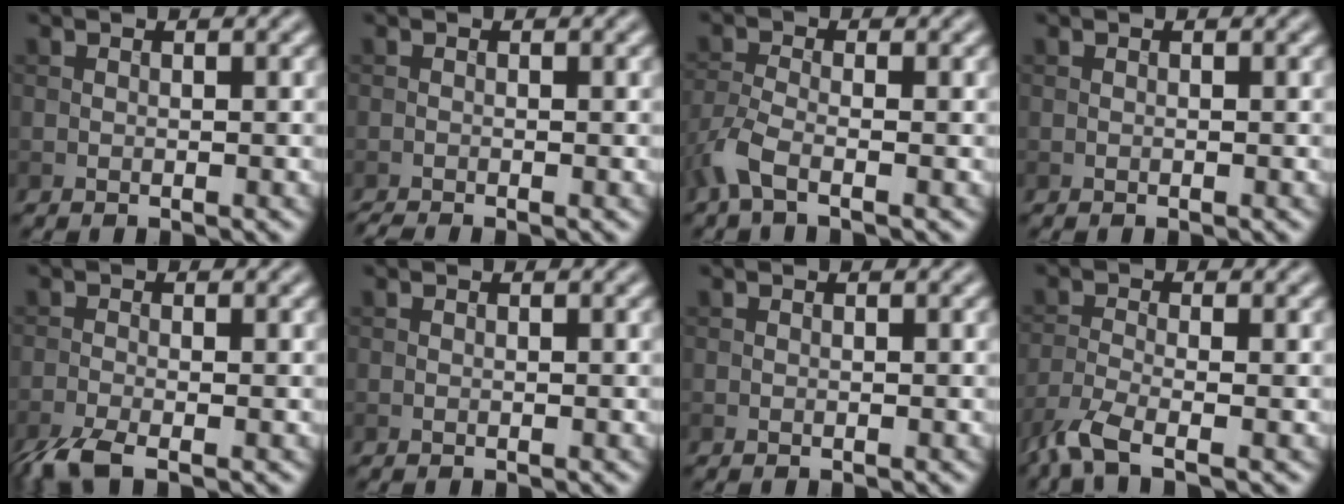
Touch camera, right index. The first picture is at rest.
{"total": 1.0, "force": [-0.9, 0.0, 0.4], "torque": [-0.004, -0.006, -0.021]}
{"total": 3.4, "force": [-2.0, 1.0, 2.5], "torque": [-0.067, -0.006, -0.056]}
{"total": 0.0}
{"total": 3.4, "force": [-2.4, 0.8, 2.3], "torque": [-0.052, -0.010, -0.058]}
{"total": 0.0}
{"total": 0.0}
{"total": 4.1, "force": [-2.9, 1.0, 2.8], "torque": [-0.070, -0.014, -0.071]}